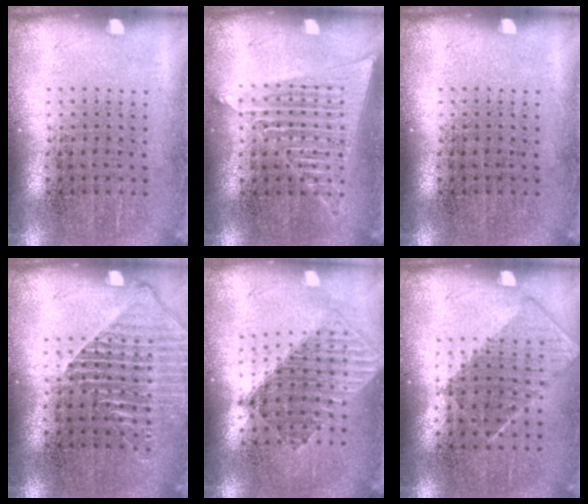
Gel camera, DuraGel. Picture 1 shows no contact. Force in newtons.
{"total": 1.4, "press": 1.4, "slide": 0.3}
{"total": 0.0}
{"total": 1.6, "press": 1.4, "slide": 0.8}
{"total": 1.5, "press": 1.3, "slide": 0.7}
{"total": 0.9, "press": 0.7, "slide": 0.5}